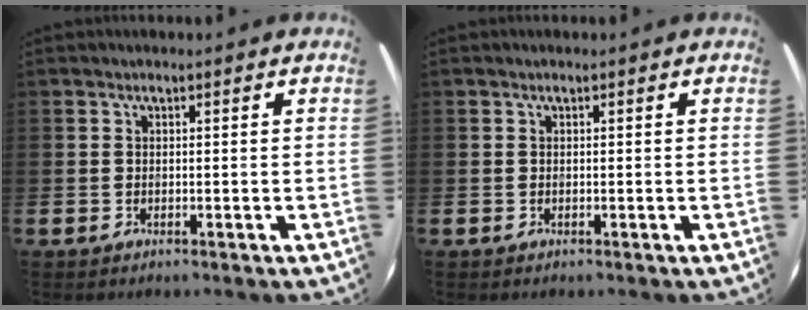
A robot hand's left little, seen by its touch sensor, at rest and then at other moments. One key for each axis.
{"total": 0.0}